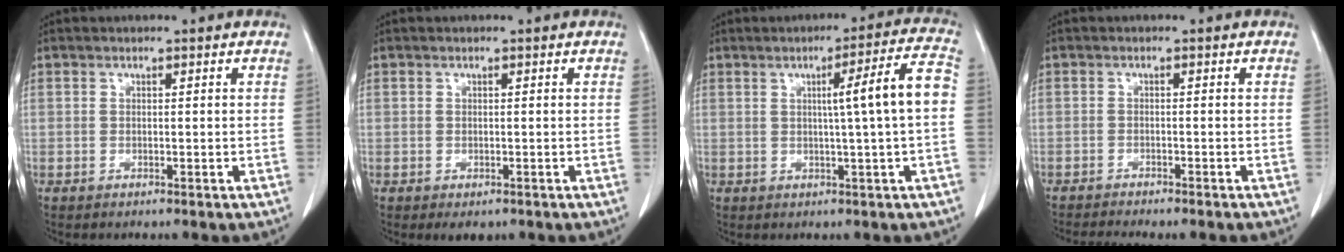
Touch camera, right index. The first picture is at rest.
{"total": 1.6, "force": [-0.9, 1.0, 0.9], "torque": [-0.006, 0.000, -0.004]}
{"total": 8.3, "force": [0.3, -1.1, 8.2], "torque": [-0.117, 0.010, 0.005]}
{"total": 6.5, "force": [-5.8, 0.5, 2.9], "torque": [-0.032, -0.004, -0.082]}